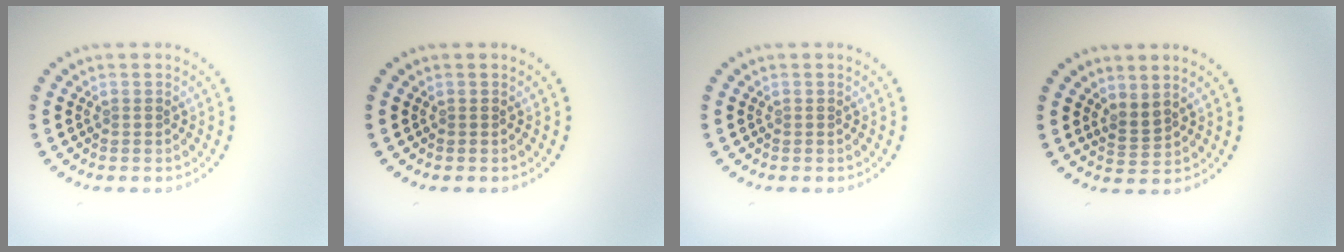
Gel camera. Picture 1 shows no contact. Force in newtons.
{"total": 0.0}
{"total": 0.0}
{"total": 1.7, "press": 1.2, "slide": 1.1}